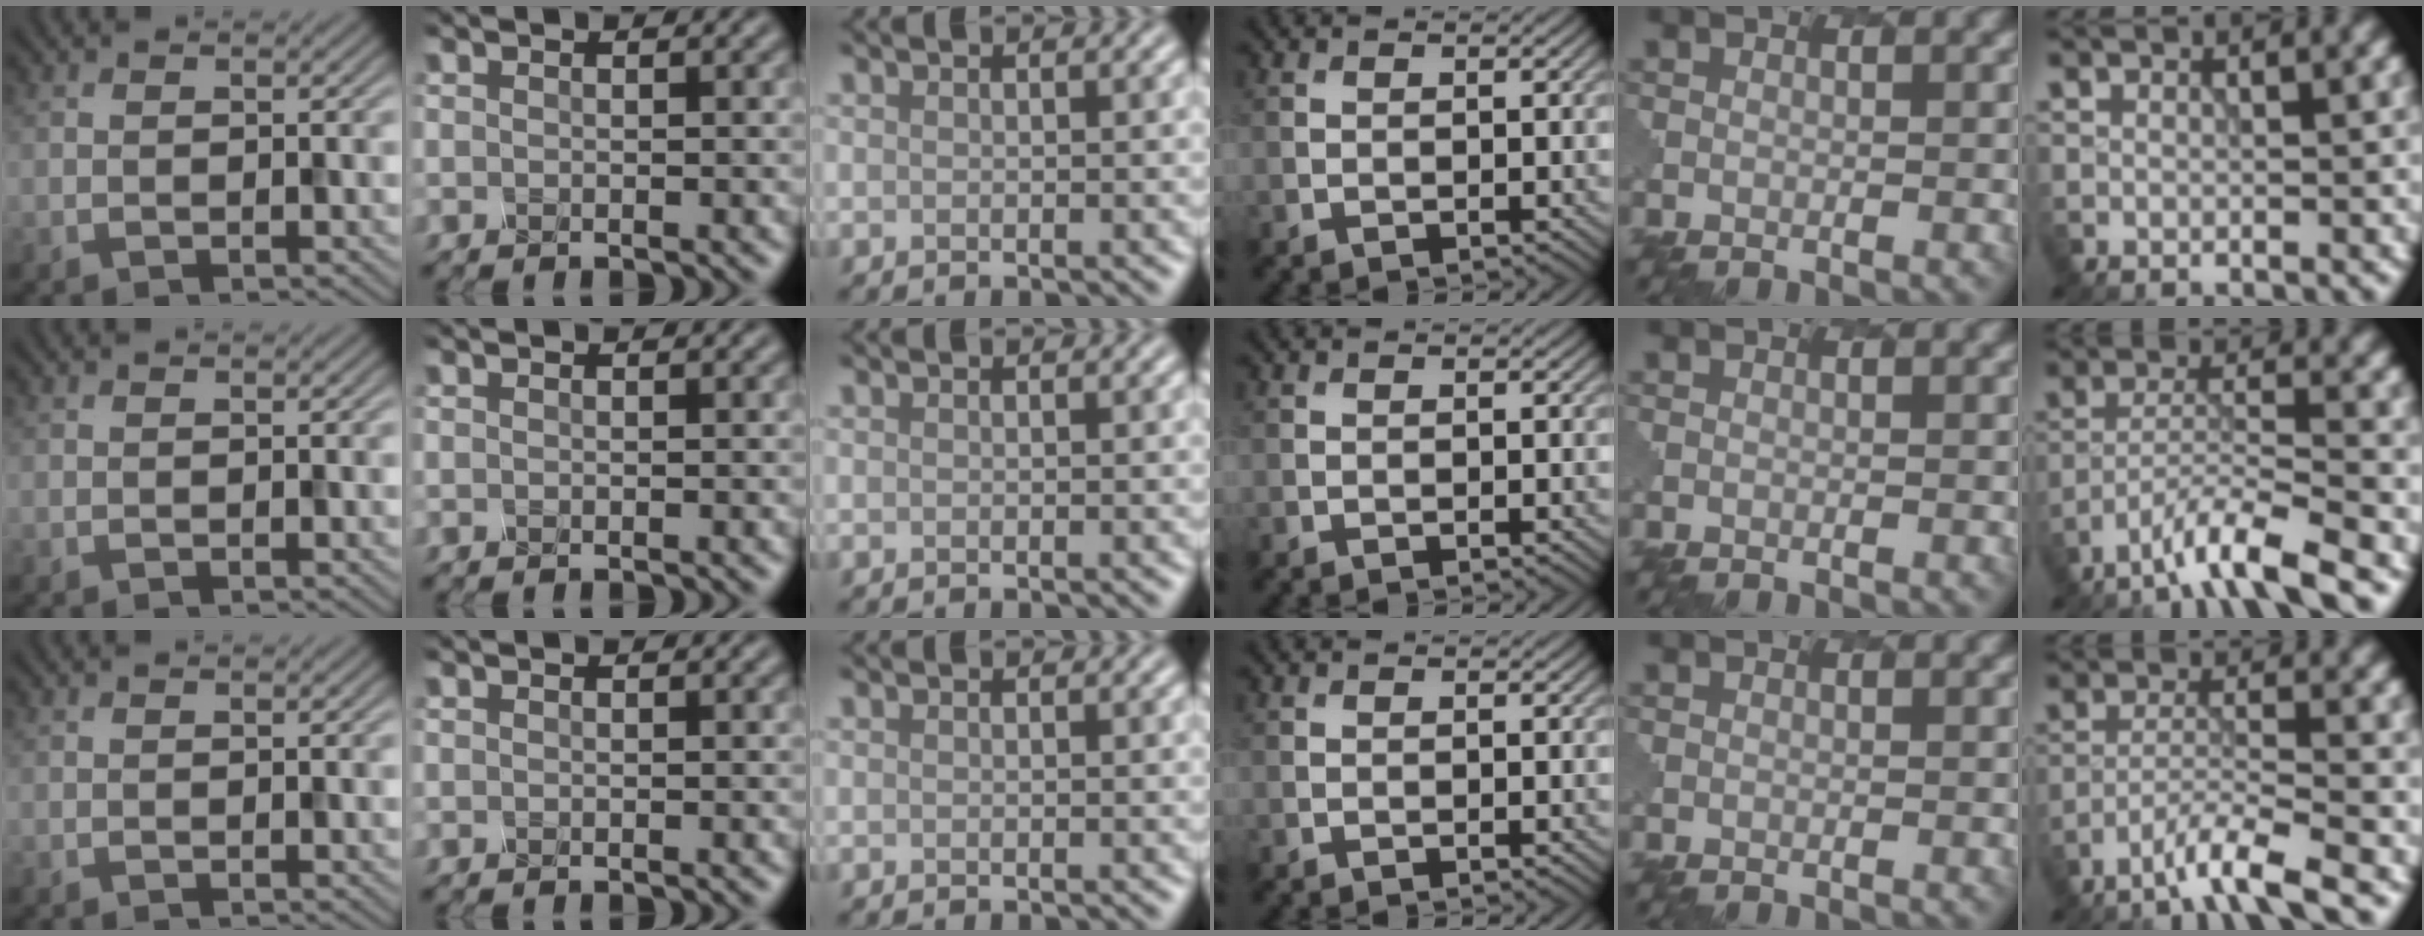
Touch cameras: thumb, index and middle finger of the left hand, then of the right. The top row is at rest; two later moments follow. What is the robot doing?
{"motion": "dispense", "object": "dispenser bottle"}